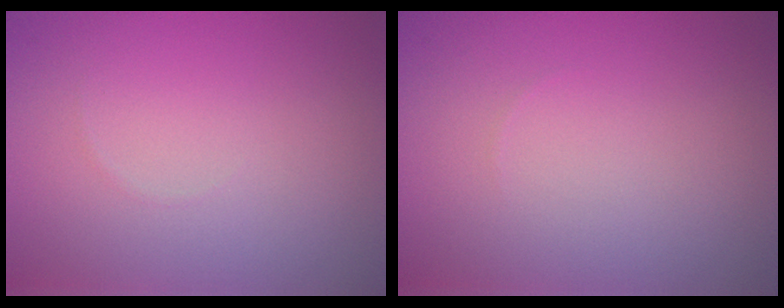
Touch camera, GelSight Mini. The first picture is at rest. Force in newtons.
{"total": 0.0}